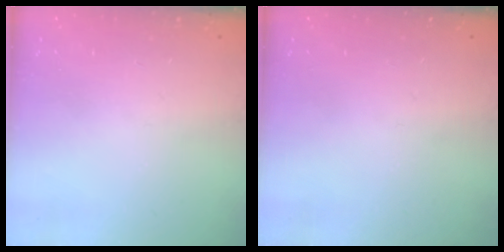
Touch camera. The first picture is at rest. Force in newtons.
{"total": 0.0}